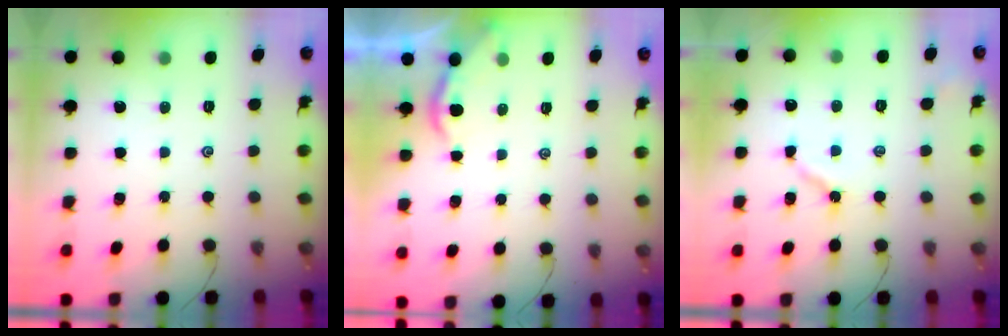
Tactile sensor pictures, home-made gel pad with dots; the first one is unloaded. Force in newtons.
{"total": 1.3, "press": 1.3, "slide": 0.3}
{"total": 3.4, "press": 3.4, "slide": 0.2}